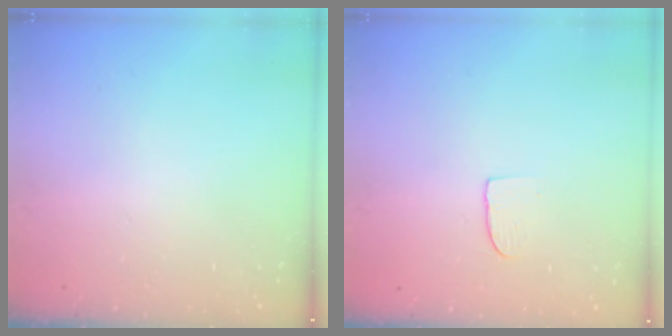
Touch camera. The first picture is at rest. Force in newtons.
{"total": 4.7, "press": 4.7, "slide": 0.4}